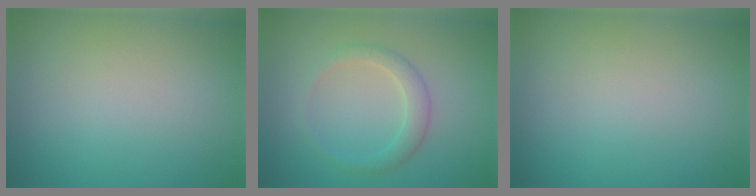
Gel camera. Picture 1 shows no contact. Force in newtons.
{"total": 2.1, "press": 2.1, "slide": 0.1}
{"total": 0.0}